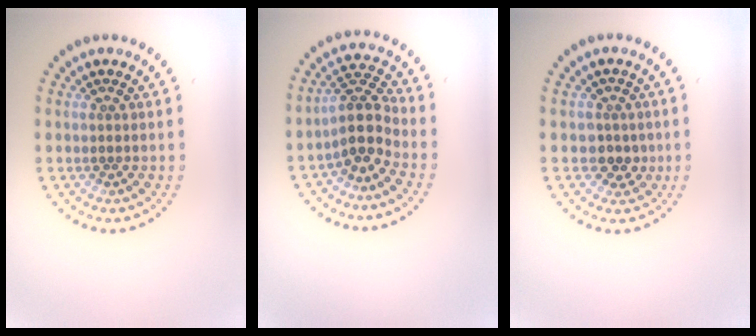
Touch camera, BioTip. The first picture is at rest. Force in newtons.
{"total": 3.3, "press": 2.6, "slide": 2.1}
{"total": 2.1, "press": 1.8, "slide": 1.1}